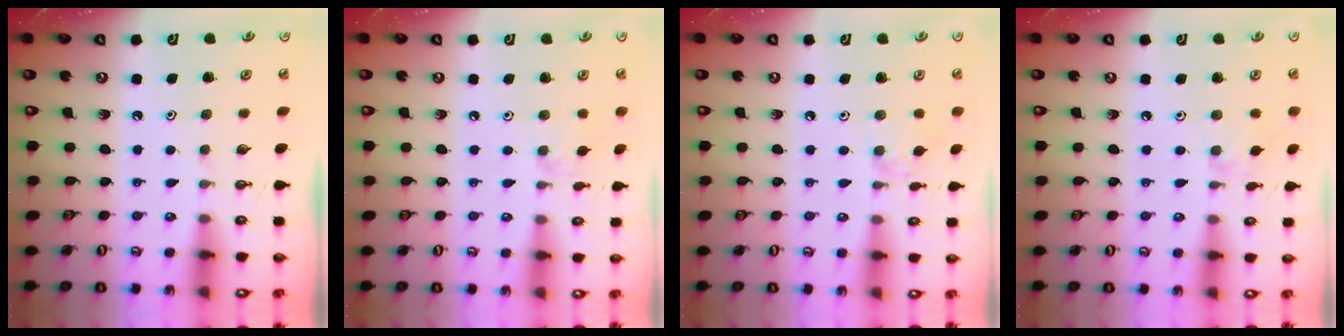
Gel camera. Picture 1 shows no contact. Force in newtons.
{"total": 4.0, "press": 3.9, "slide": 0.8}
{"total": 5.9, "press": 5.8, "slide": 0.8}
{"total": 3.4, "press": 3.4, "slide": 0.5}